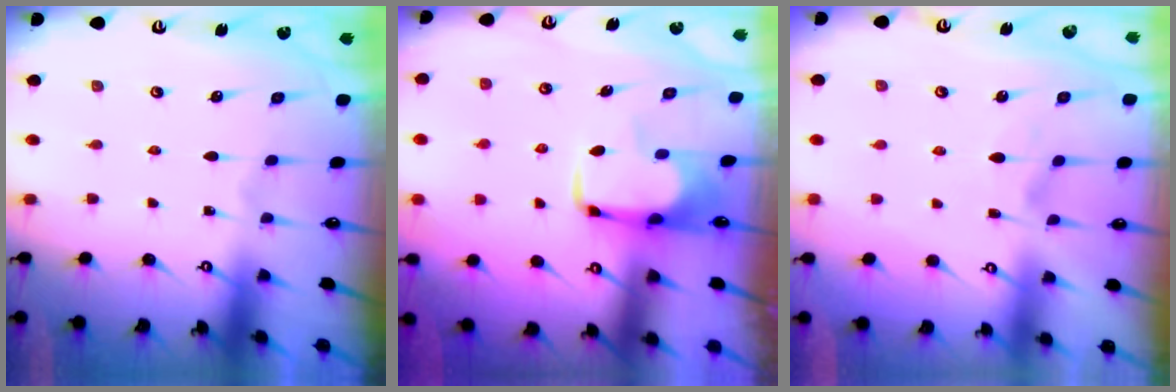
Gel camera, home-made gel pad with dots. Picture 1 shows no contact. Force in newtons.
{"total": 1.8, "press": 1.7, "slide": 0.4}
{"total": 2.2, "press": 1.9, "slide": 1.1}